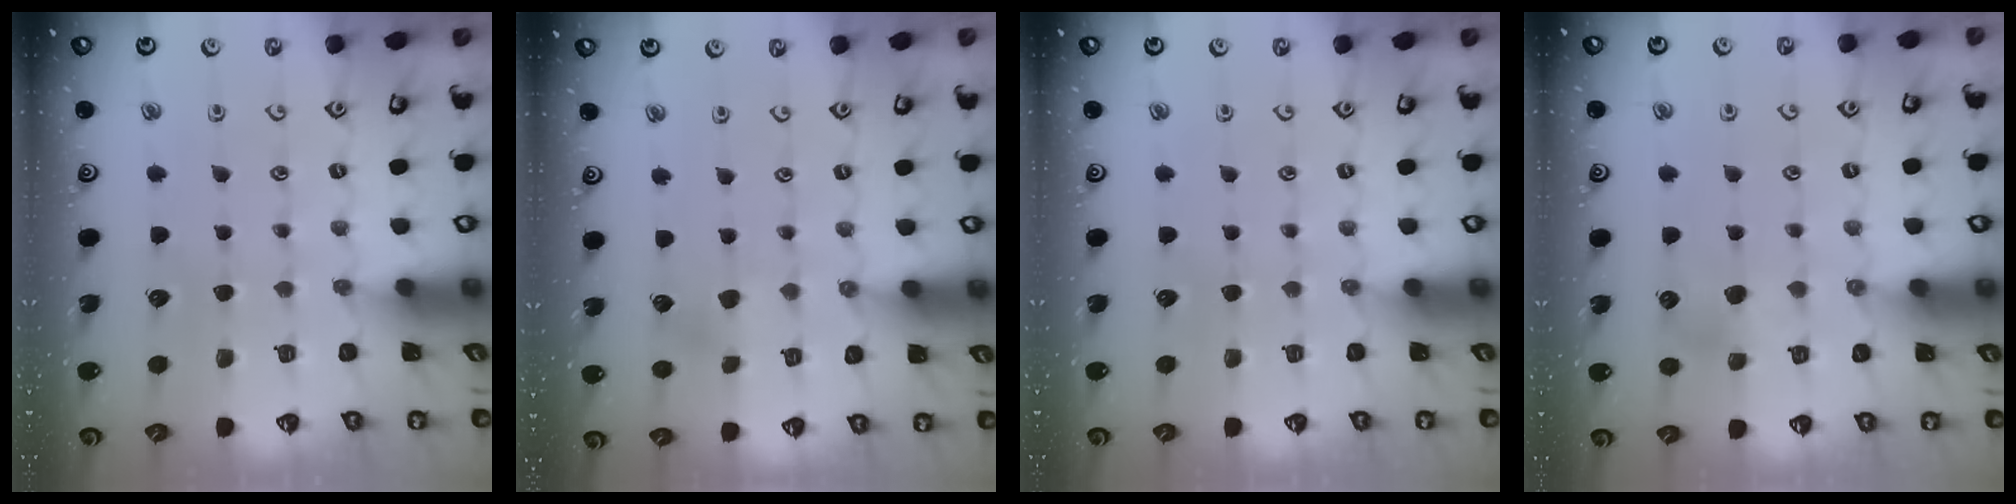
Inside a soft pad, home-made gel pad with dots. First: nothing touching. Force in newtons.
{"total": 1.8, "press": 1.8, "slide": 0.2}
{"total": 0.0}
{"total": 5.9, "press": 5.9, "slide": 0.5}